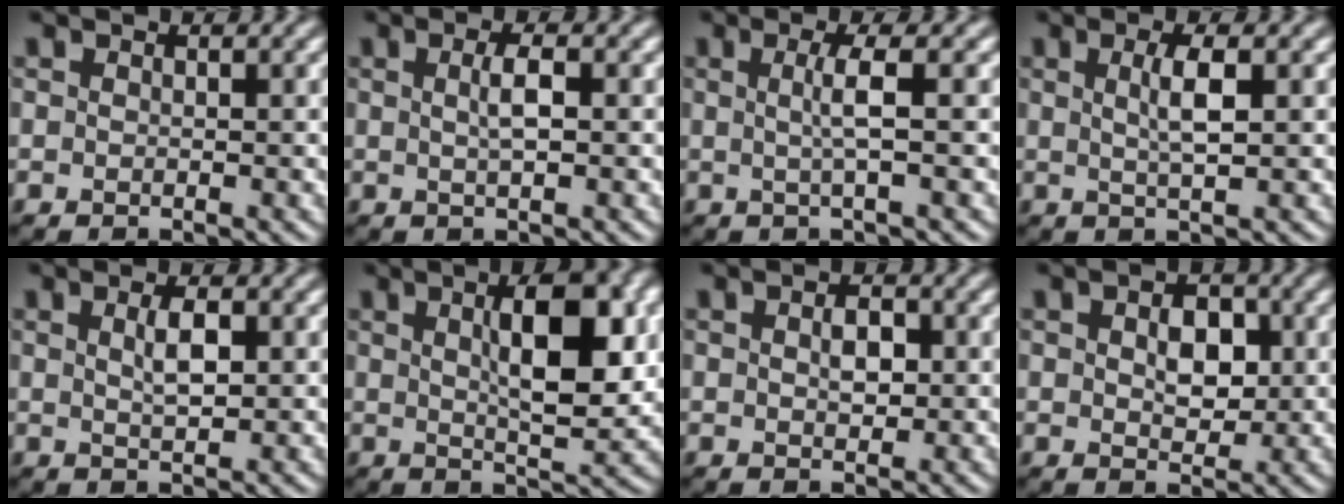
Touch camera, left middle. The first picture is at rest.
{"total": 1.9, "force": [0.3, 0.3, 1.9], "torque": [-0.037, 0.006, 0.004]}
{"total": 2.5, "force": [0.1, 0.4, 2.5], "torque": [-0.049, 0.002, -0.002]}
{"total": 2.7, "force": [0.6, 0.6, 2.6], "torque": [-0.044, 0.004, 0.008]}
{"total": 2.1, "force": [0.7, 0.6, 2.0], "torque": [-0.037, 0.002, 0.012]}
{"total": 8.0, "force": [2.0, 2.2, 7.4], "torque": [-0.098, 0.008, 0.030]}
{"total": 1.9, "force": [0.2, 1.1, 1.6], "torque": [-0.028, 0.002, 0.004]}
{"total": 3.4, "force": [0.5, 2.1, 2.5], "torque": [-0.041, 0.001, 0.009]}